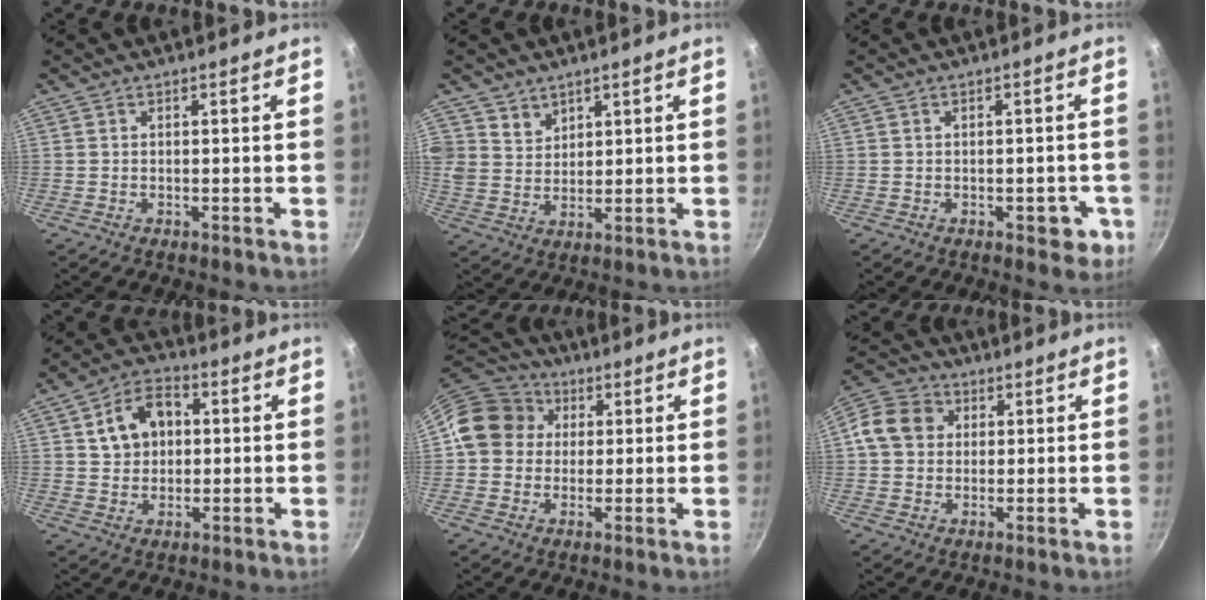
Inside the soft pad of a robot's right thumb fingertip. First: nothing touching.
{"total": 6.6, "force": [4.2, 5.0, 1.2], "torque": [0.000, -0.012, 0.085]}
{"total": 4.6, "force": [-1.6, 2.6, 3.4], "torque": [-0.013, 0.015, -0.015]}
{"total": 10.1, "force": [2.1, 7.6, 6.3], "torque": [-0.079, 0.016, 0.029]}
{"total": 12.4, "force": [2.3, 11.0, 5.4], "torque": [-0.064, 0.023, 0.023]}
{"total": 9.7, "force": [1.7, 8.3, 4.6], "torque": [-0.058, 0.017, 0.013]}